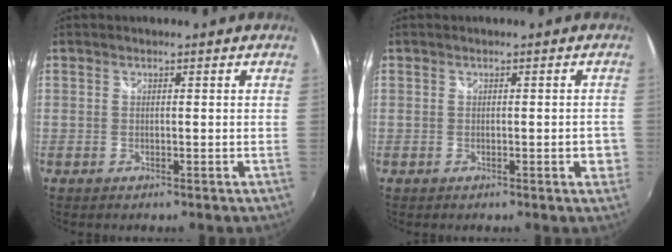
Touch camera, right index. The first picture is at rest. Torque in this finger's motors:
{"motor_torque": [1.50, 0.64, 0.00, 0.02]}